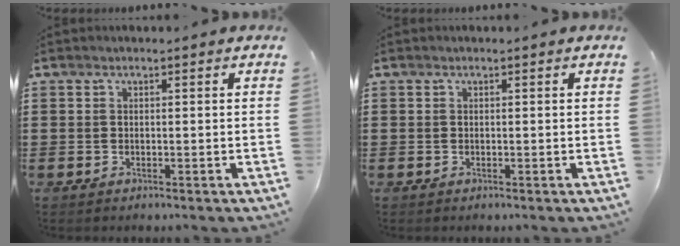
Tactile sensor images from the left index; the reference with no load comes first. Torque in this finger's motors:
{"motor_torque": [0.05, -0.03, 0.00, 0.00]}